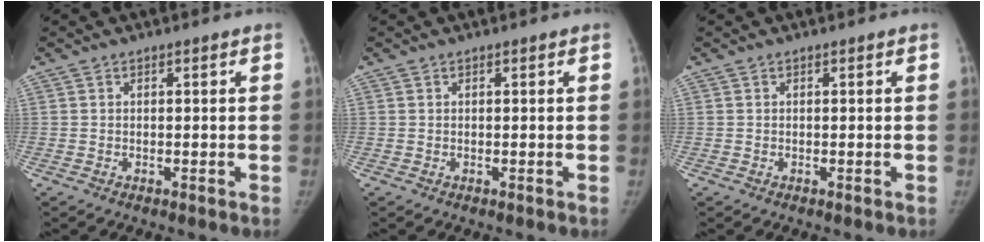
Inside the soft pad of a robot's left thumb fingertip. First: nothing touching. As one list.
[{"total": 0.0}, {"total": 0.0}]